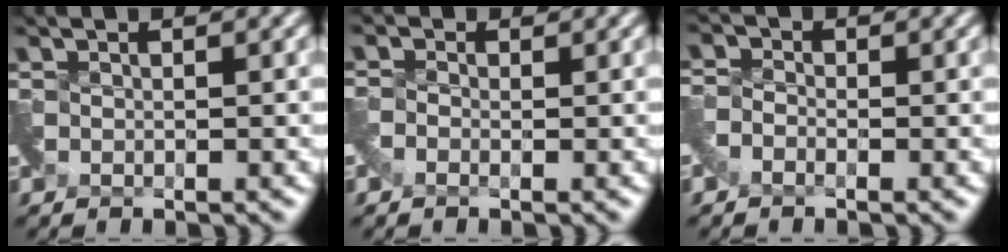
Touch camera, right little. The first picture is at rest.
{"total": 0.6, "force": [-0.5, 0.1, -0.3], "torque": [0.000, 0.002, -0.018]}
{"total": 1.1, "force": [-1.0, 0.5, 0.0], "torque": [-0.007, 0.004, -0.031]}